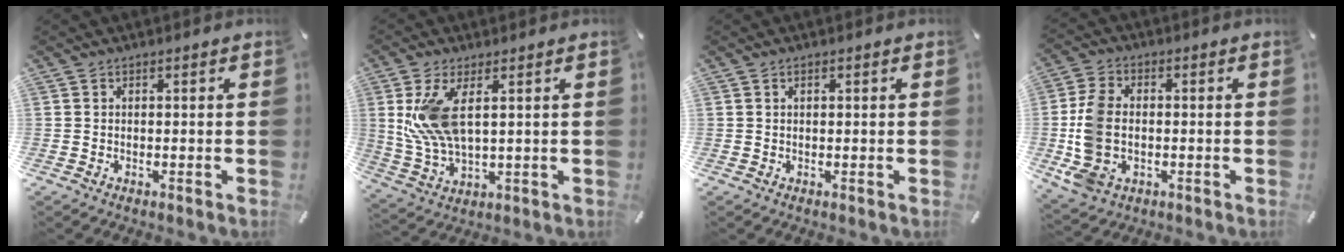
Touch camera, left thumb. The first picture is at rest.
{"total": 11.1, "force": [3.1, 5.3, 9.2], "torque": [-0.215, -0.008, 0.053]}
{"total": 0.7, "force": [0.3, 0.3, 0.5], "torque": [-0.010, 0.002, 0.005]}
{"total": 11.5, "force": [-1.2, 8.5, 7.7], "torque": [-0.192, 0.009, -0.020]}